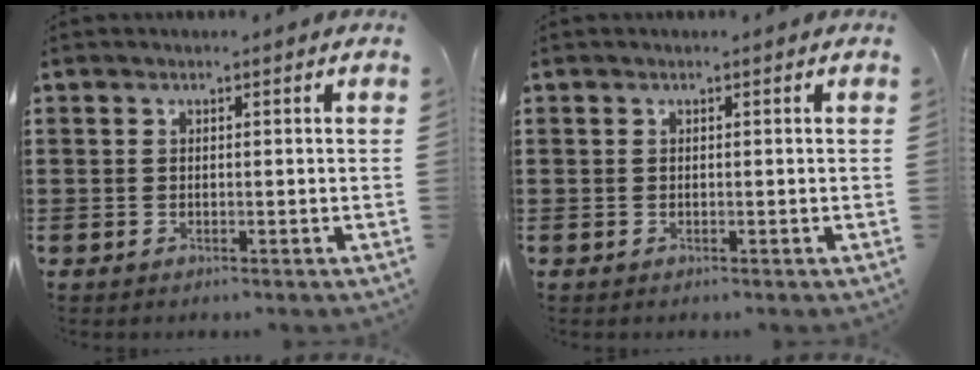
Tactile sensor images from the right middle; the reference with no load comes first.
{"total": 0.0}